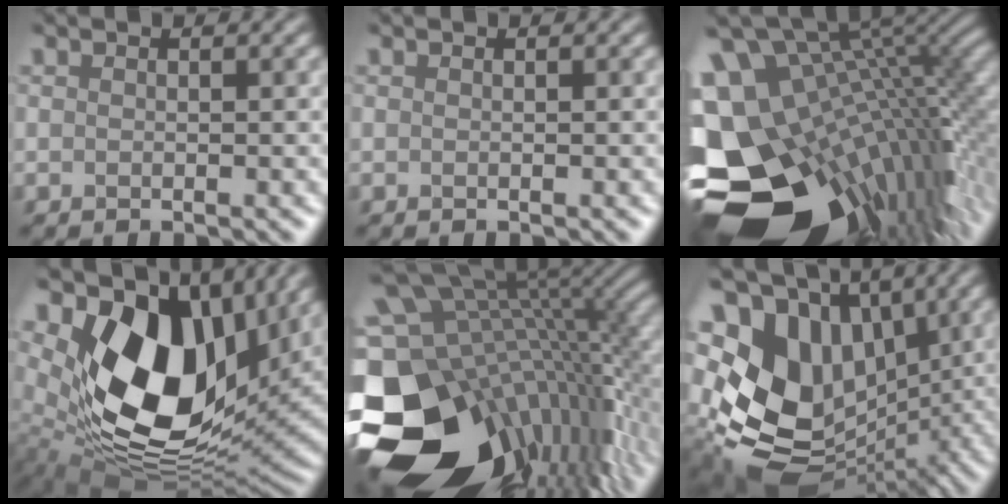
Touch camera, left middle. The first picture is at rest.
{"total": 0.0}
{"total": 16.2, "force": [-2.2, 10.9, 11.8], "torque": [-0.227, -0.013, 0.002]}
{"total": 13.8, "force": [4.9, 8.9, 9.4], "torque": [-0.168, -0.018, 0.095]}
{"total": 17.6, "force": [-3.9, 11.6, 12.6], "torque": [-0.258, -0.004, -0.028]}
{"total": 16.7, "force": [1.4, 12.7, 10.7], "torque": [-0.233, -0.001, 0.061]}